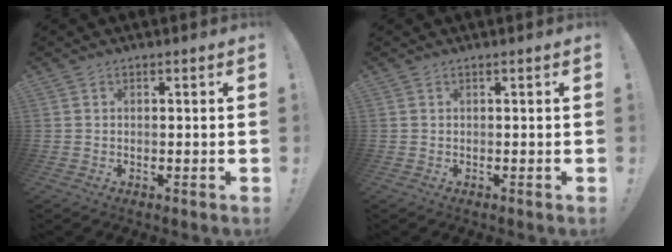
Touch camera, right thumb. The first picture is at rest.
{"total": 0.0}